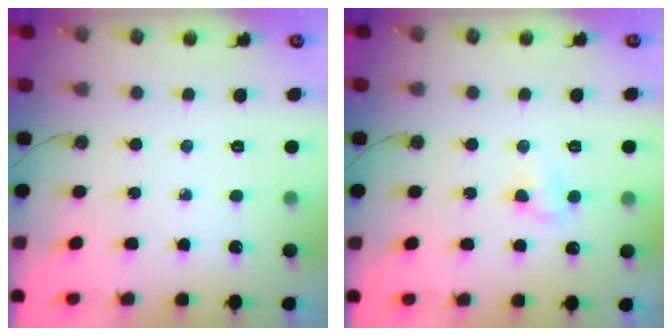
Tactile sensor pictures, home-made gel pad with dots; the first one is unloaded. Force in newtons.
{"total": 3.6, "press": 3.5, "slide": 0.6}